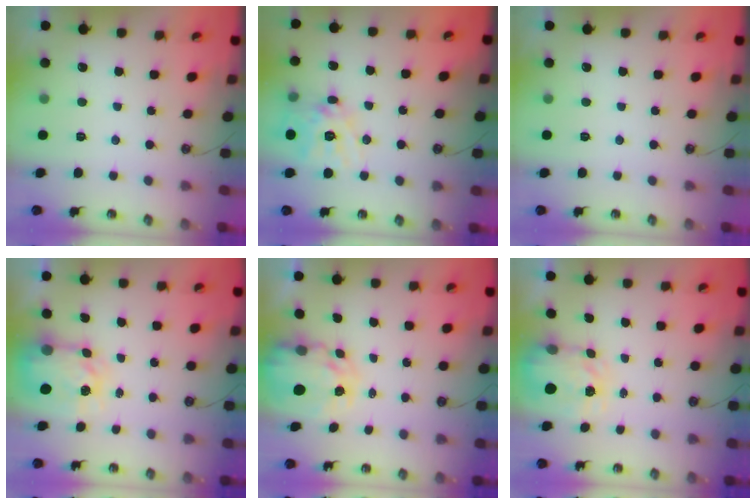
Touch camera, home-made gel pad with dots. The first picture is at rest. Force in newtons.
{"total": 15.4, "press": 15.2, "slide": 2.1}
{"total": 0.0}
{"total": 5.3, "press": 5.3, "slide": 0.6}
{"total": 6.0, "press": 6.0, "slide": 0.7}
{"total": 3.7, "press": 3.7, "slide": 0.5}